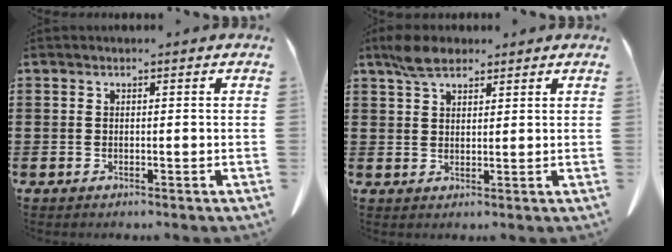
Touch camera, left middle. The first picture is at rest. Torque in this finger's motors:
{"motor_torque": [1.43, 0.71, 0.07, 0.08]}